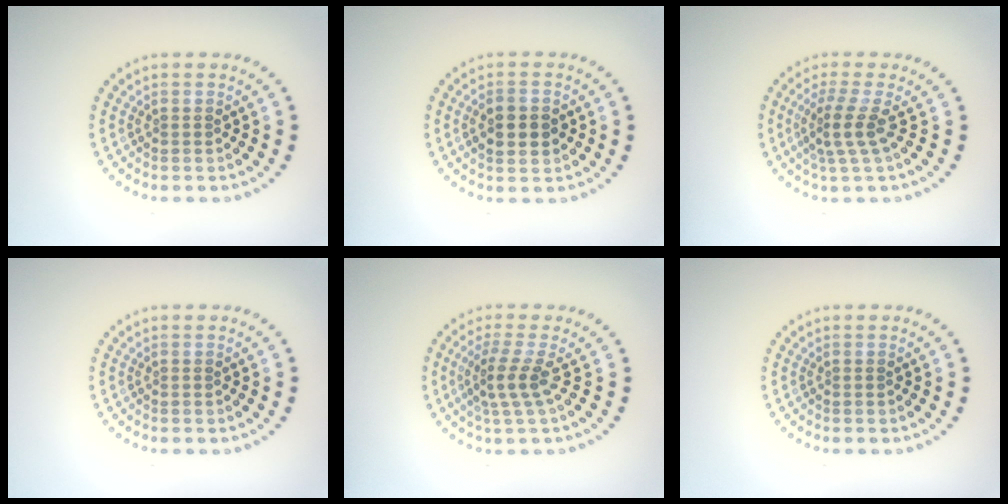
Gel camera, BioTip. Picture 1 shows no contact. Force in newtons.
{"total": 2.6, "press": 2.6, "slide": 0.2}
{"total": 2.9, "press": 2.1, "slide": 2.0}
{"total": 0.0}
{"total": 2.6, "press": 1.8, "slide": 1.9}
{"total": 0.0}